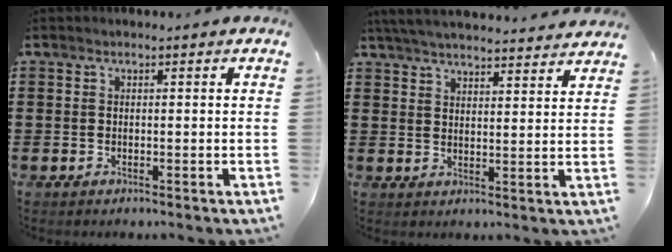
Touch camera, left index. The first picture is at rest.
{"total": 4.7, "force": [4.6, -0.2, 0.9], "torque": [-0.034, -0.021, 0.083]}